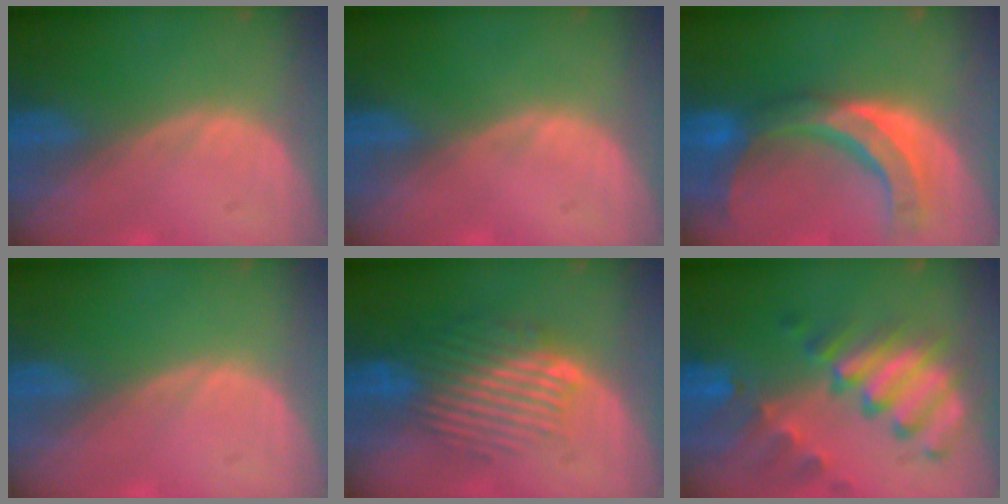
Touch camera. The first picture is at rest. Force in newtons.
{"total": 0.0}
{"total": 11.0, "press": 9.5, "slide": 5.6}
{"total": 0.0}
{"total": 9.2, "press": 8.0, "slide": 4.7}
{"total": 10.7, "press": 9.2, "slide": 5.5}